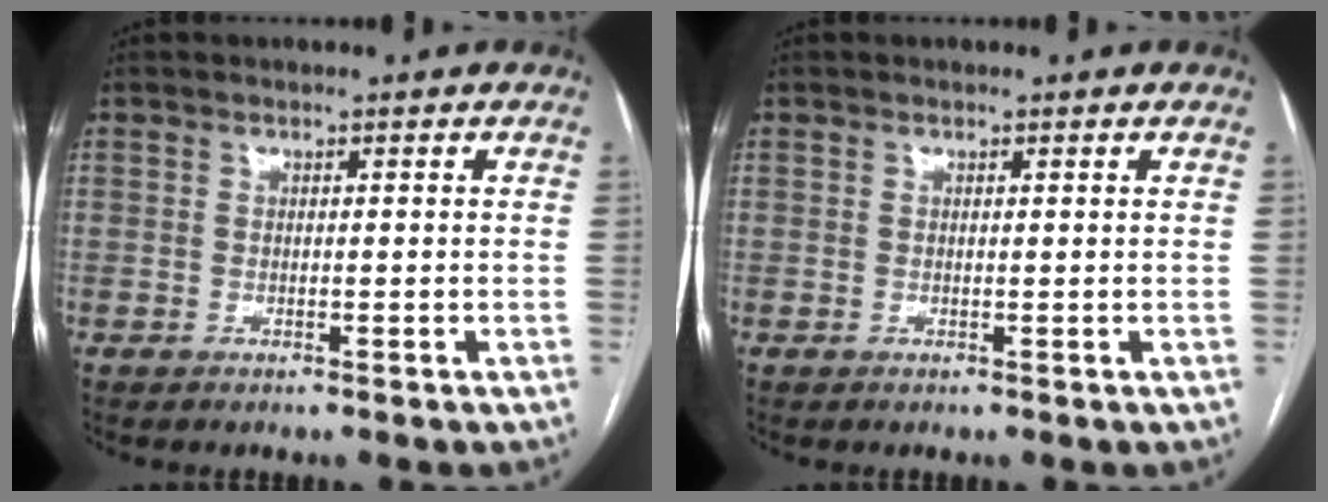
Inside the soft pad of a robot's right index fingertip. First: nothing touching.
{"total": 0.0}